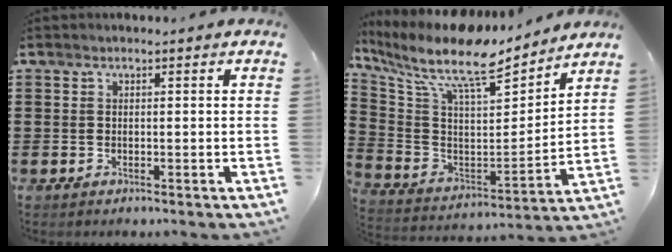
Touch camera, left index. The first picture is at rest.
{"total": 11.3, "force": [8.8, 2.7, 6.6], "torque": [-0.156, -0.059, 0.147]}